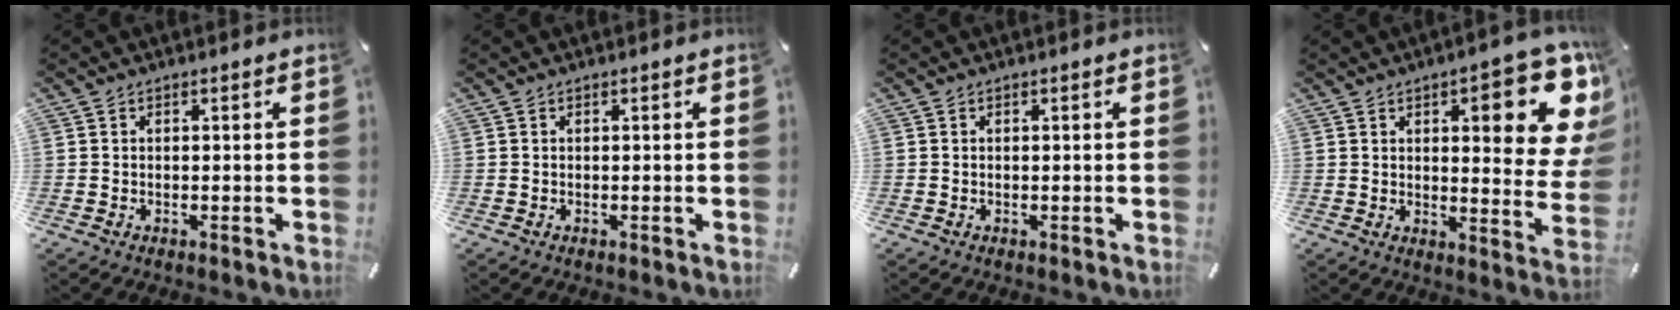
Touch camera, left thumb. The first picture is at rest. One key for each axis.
{"total": 0.0}
{"total": 0.0}
{"total": 16.1, "fx": 7.3, "fy": 5.5, "fz": 13.3, "tx": -0.157, "ty": -0.050, "tz": 0.110}